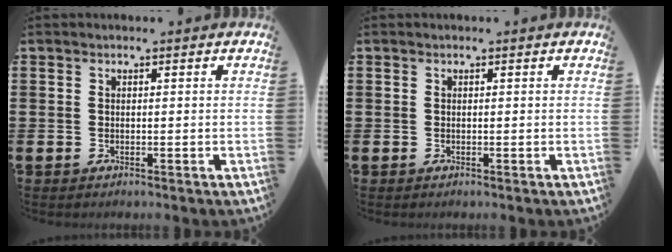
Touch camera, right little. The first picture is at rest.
{"total": 0.0}